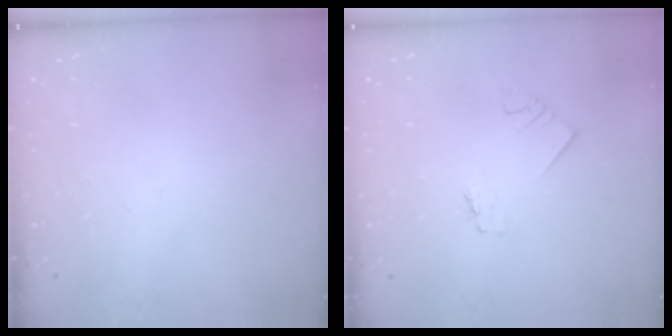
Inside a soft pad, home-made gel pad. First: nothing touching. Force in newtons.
{"total": 1.2, "press": 1.2, "slide": 0.1}